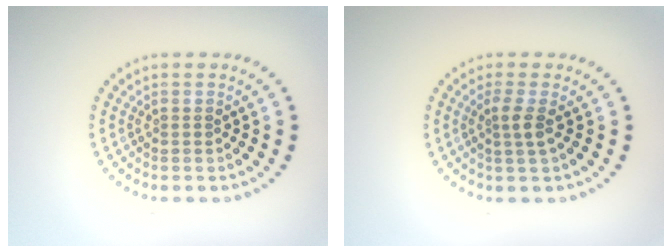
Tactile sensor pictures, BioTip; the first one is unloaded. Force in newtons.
{"total": 1.8, "press": 1.3, "slide": 1.2}